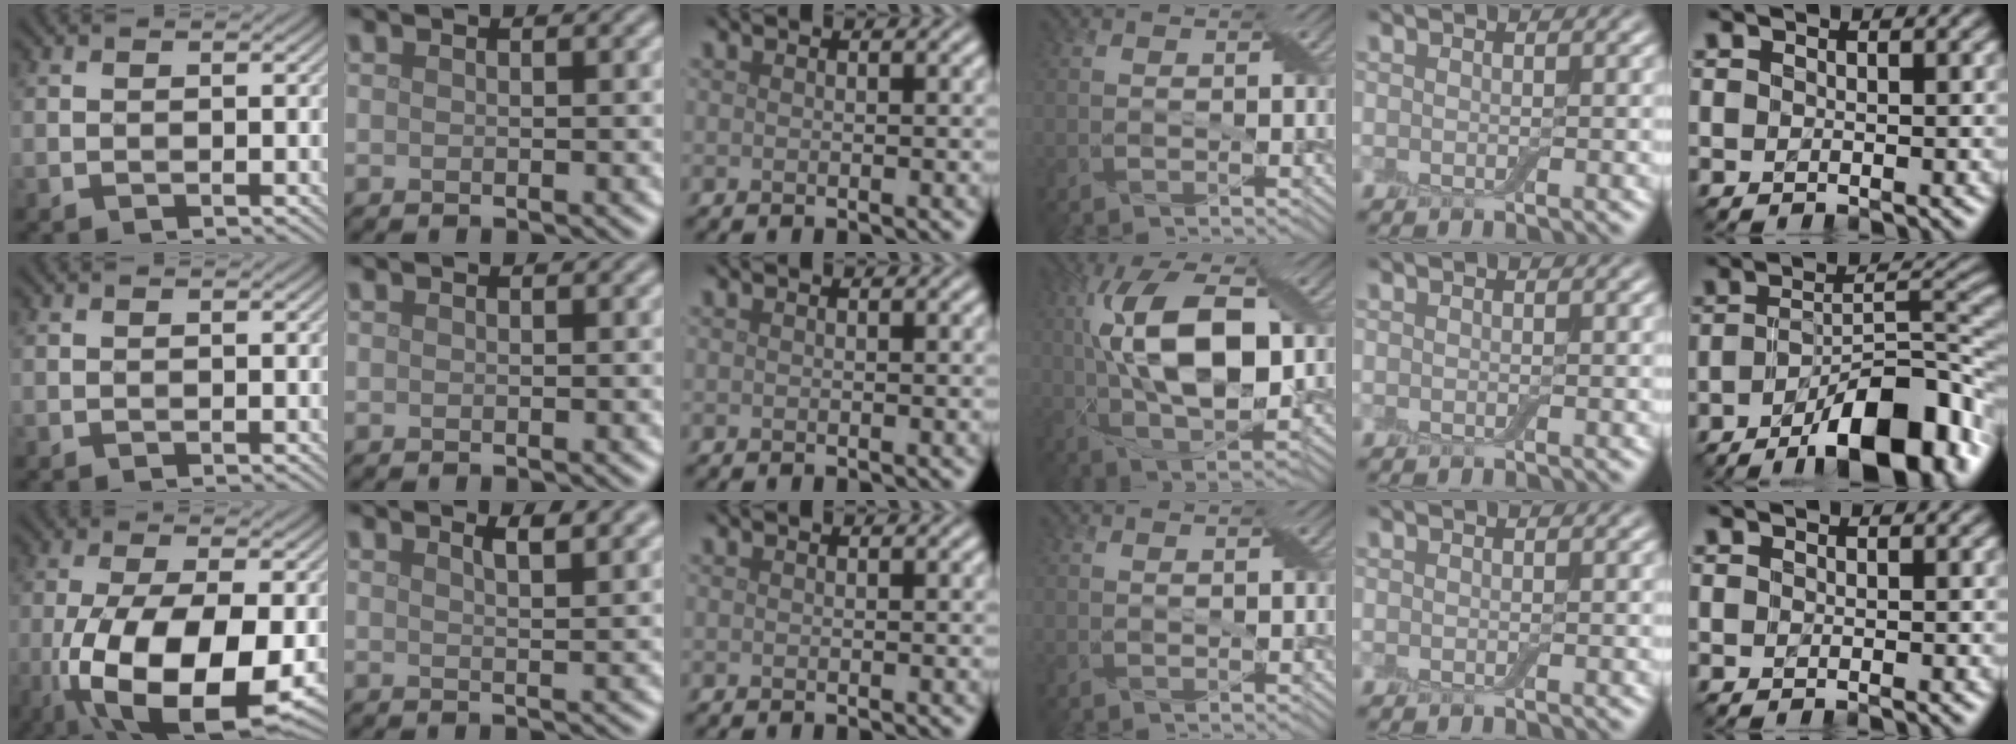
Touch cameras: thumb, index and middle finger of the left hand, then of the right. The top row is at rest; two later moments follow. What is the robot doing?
{"motion": "open", "object": "airpods case & airpods"}